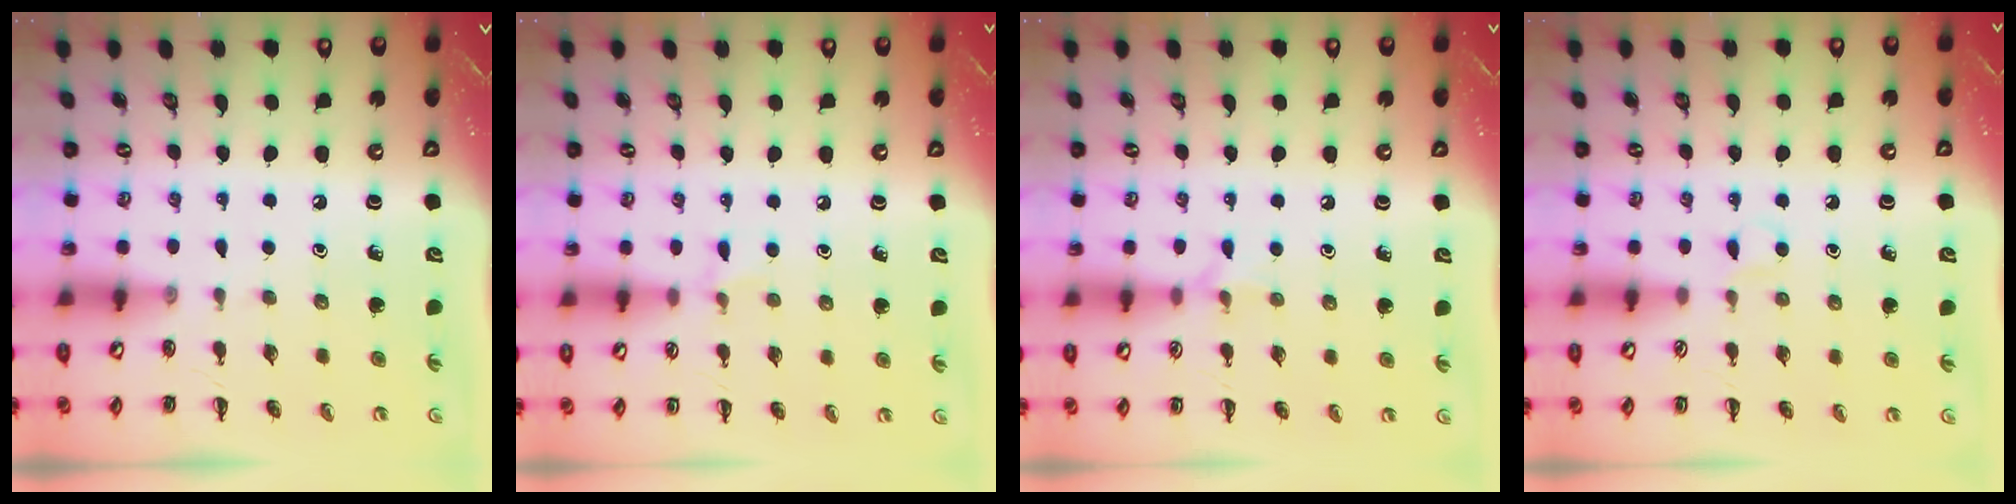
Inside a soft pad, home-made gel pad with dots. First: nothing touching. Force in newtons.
{"total": 4.8, "press": 4.5, "slide": 1.6}
{"total": 4.6, "press": 4.4, "slide": 1.1}
{"total": 2.9, "press": 2.7, "slide": 0.9}